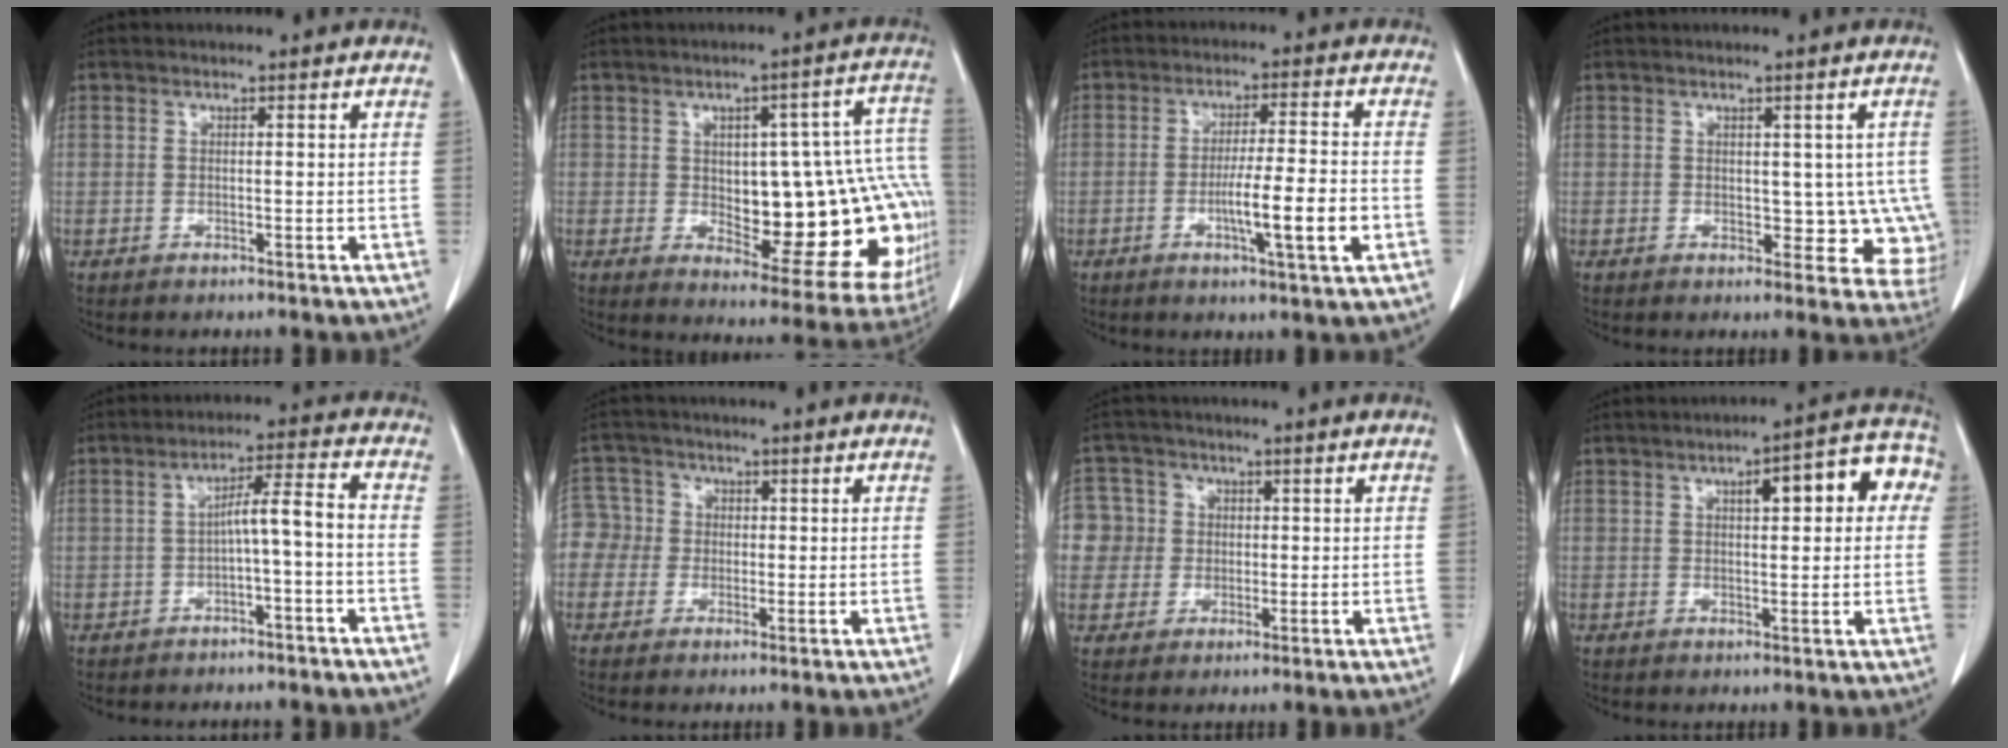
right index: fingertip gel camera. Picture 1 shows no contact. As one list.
[{"total": 21.9, "force": [-1.2, 7.6, 20.5], "torque": [-0.172, 0.037, 0.012]}, {"total": 8.9, "force": [-2.6, 0.1, 8.5], "torque": [-0.139, -0.007, -0.045]}, {"total": 6.0, "force": [0.3, 4.1, 4.4], "torque": [-0.019, -0.002, 0.009]}, {"total": 5.3, "force": [-1.5, 0.3, 5.0], "torque": [-0.079, 0.025, -0.020]}, {"total": 5.4, "force": [-0.2, 5.4, 0.2], "torque": [0.000, 0.026, -0.008]}, {"total": 7.9, "force": [0.8, 7.9, 0.6], "torque": [-0.019, 0.035, 0.023]}, {"total": 9.8, "force": [2.9, 2.9, 8.9], "torque": [-0.107, 0.034, 0.030]}]